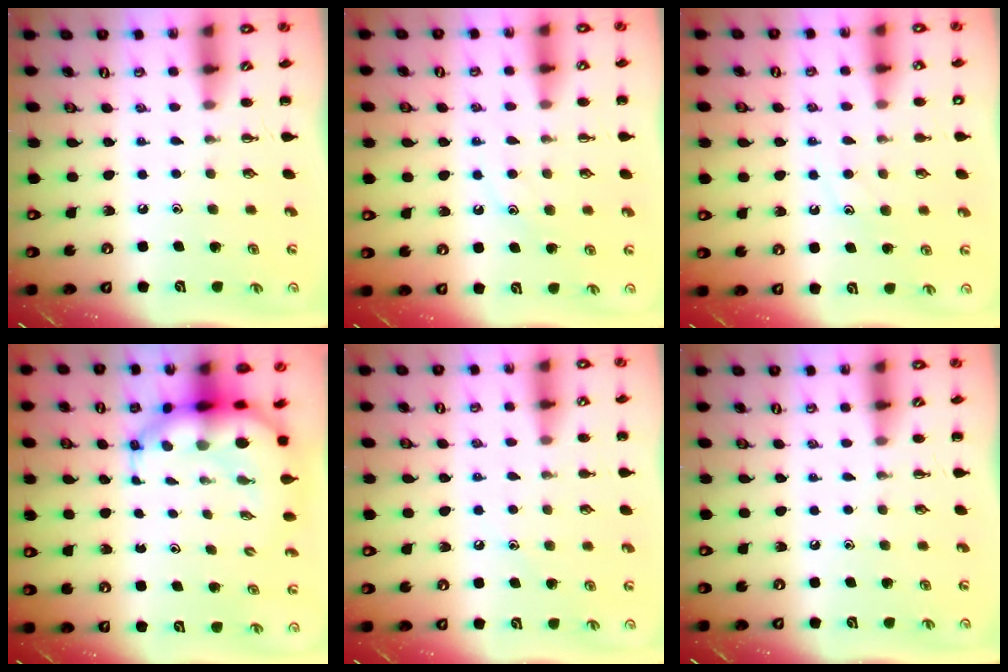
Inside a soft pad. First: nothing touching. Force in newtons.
{"total": 10.2, "press": 10.1, "slide": 1.3}
{"total": 9.1, "press": 9.1, "slide": 1.0}
{"total": 7.9, "press": 7.7, "slide": 1.9}
{"total": 8.0, "press": 7.9, "slide": 1.6}
{"total": 0.0}